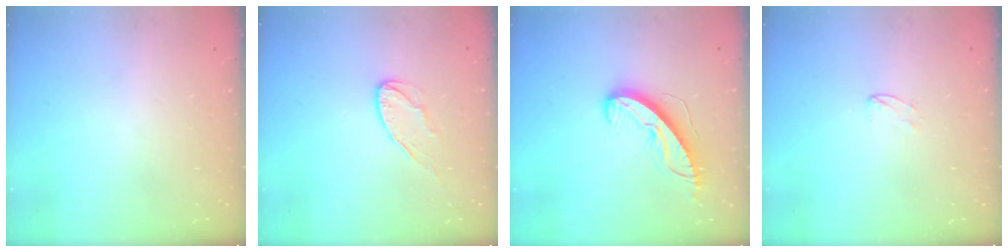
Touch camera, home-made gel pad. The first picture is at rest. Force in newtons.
{"total": 6.8, "press": 6.8, "slide": 0.2}
{"total": 9.7, "press": 9.6, "slide": 0.5}
{"total": 3.5, "press": 3.5, "slide": 0.4}